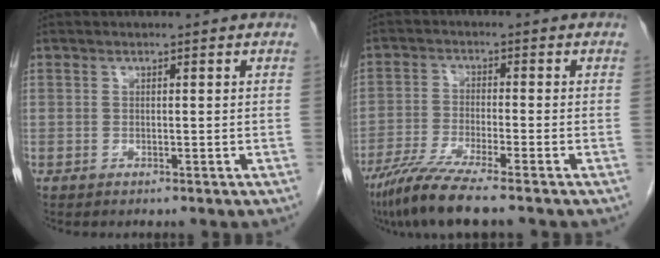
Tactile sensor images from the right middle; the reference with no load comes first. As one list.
[{"total": 8.0, "force": [-6.2, -0.5, 5.1], "torque": [-0.090, -0.027, -0.112]}]